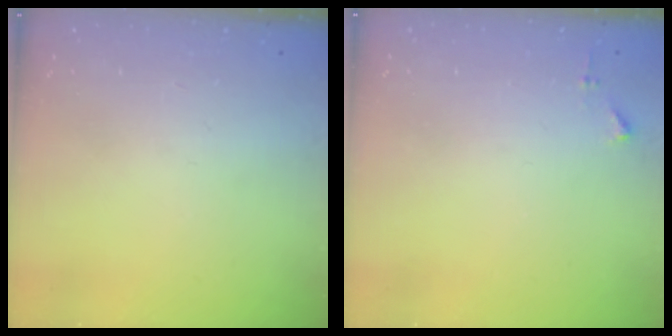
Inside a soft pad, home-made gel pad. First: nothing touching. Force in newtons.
{"total": 3.7, "press": 3.7, "slide": 0.5}